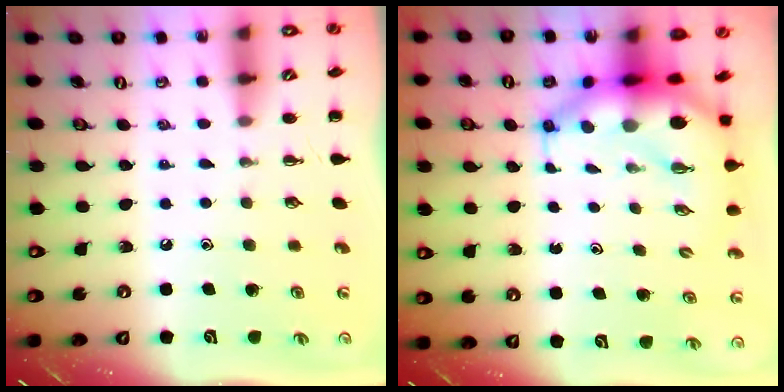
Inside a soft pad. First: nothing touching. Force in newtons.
{"total": 8.2, "press": 7.9, "slide": 2.0}